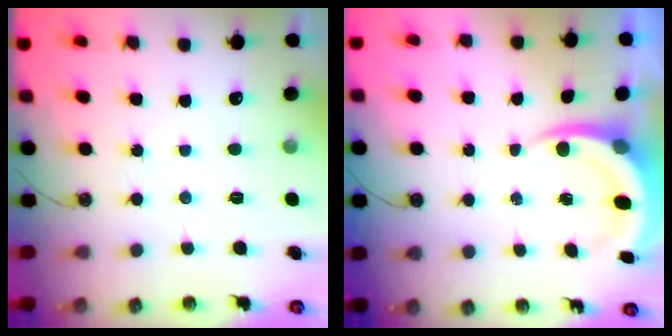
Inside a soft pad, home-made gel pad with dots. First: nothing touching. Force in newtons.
{"total": 6.2, "press": 6.1, "slide": 0.9}